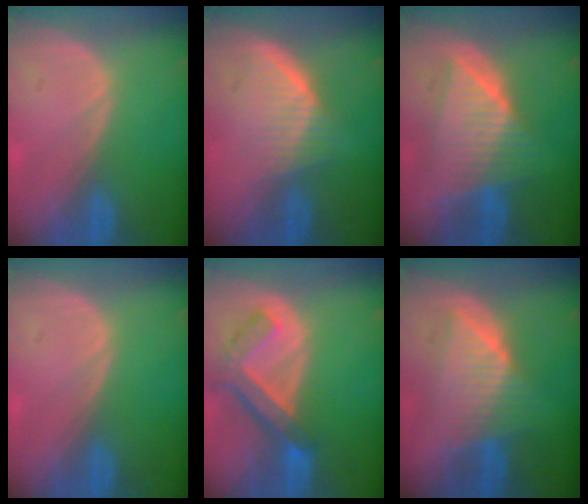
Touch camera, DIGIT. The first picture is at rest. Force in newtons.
{"total": 5.8, "press": 5.6, "slide": 1.8}
{"total": 8.7, "press": 8.7, "slide": 0.4}
{"total": 0.0}
{"total": 7.4, "press": 6.4, "slide": 3.6}
{"total": 7.4, "press": 7.4, "slide": 0.3}